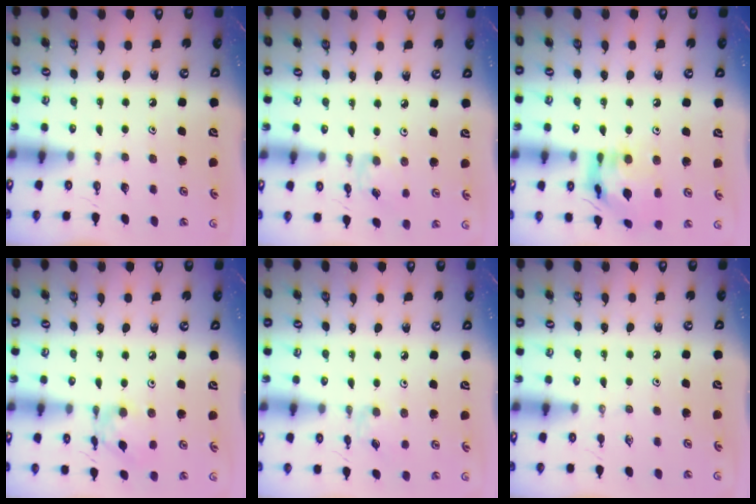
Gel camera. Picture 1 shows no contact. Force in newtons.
{"total": 2.6, "press": 2.6, "slide": 0.4}
{"total": 14.5, "press": 14.5, "slide": 1.3}
{"total": 9.2, "press": 9.2, "slide": 0.6}
{"total": 2.0, "press": 1.9, "slide": 0.4}
{"total": 0.0}